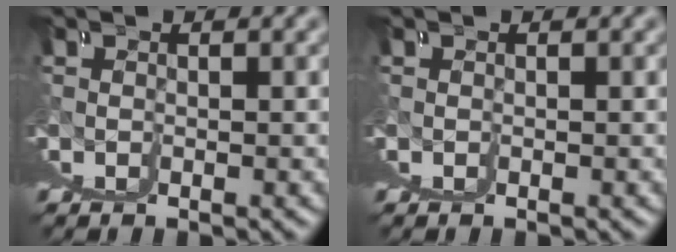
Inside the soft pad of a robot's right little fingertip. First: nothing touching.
{"total": 0.0}